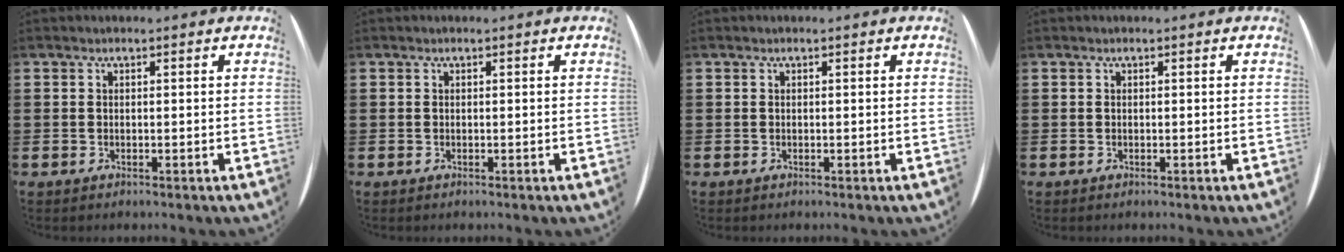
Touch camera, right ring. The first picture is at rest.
{"total": 0.0}
{"total": 0.0}
{"total": 0.0}